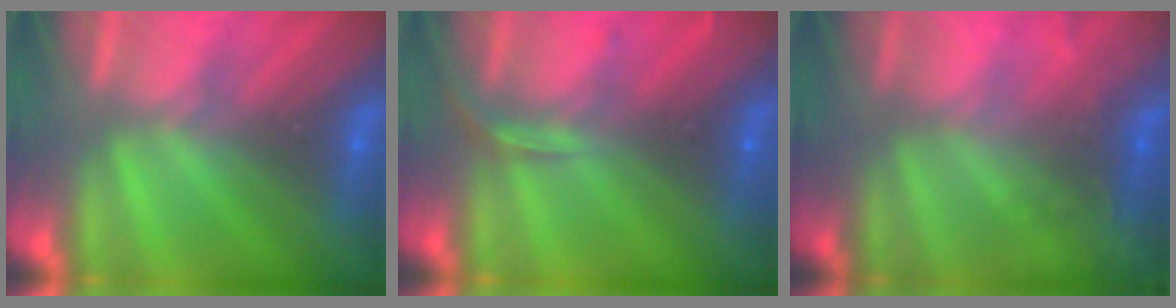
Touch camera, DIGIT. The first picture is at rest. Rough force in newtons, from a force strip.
{"total": 2.7}
{"total": 2.3}